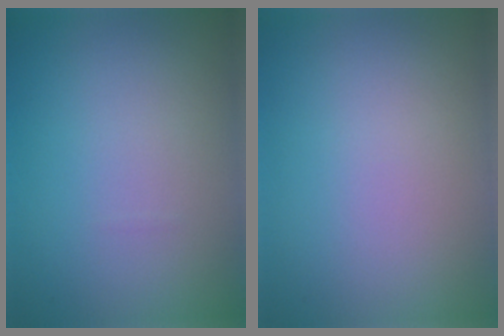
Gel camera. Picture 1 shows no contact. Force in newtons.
{"total": 0.0}